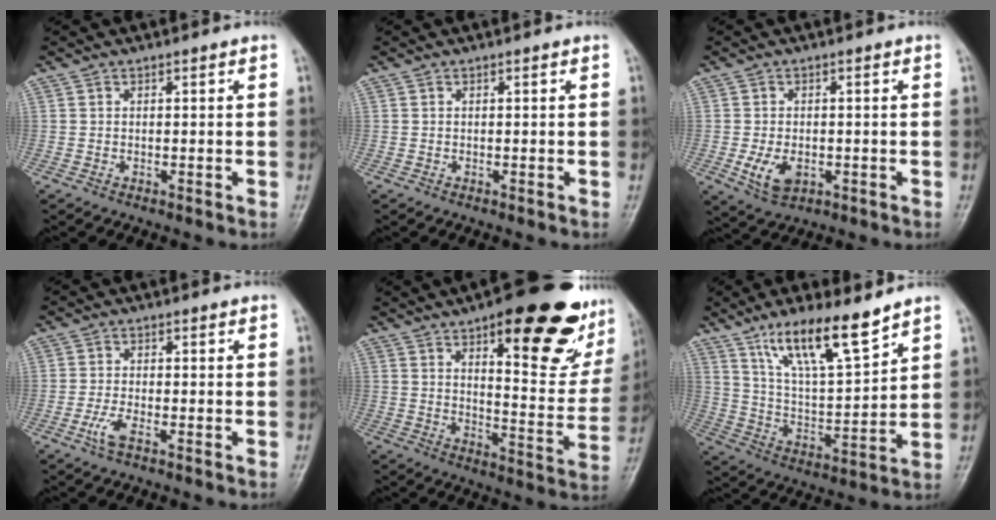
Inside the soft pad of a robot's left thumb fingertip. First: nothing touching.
{"total": 0.0}
{"total": 5.7, "force": [-1.5, 3.7, 4.1], "torque": [-0.073, -0.007, -0.020]}
{"total": 3.1, "force": [-1.6, 0.9, 2.4], "torque": [-0.060, 0.003, -0.035]}
{"total": 25.4, "force": [14.2, 8.5, 19.2], "torque": [-0.207, -0.051, 0.196]}
{"total": 14.6, "force": [10.2, 3.4, 9.9], "torque": [-0.159, -0.058, 0.194]}